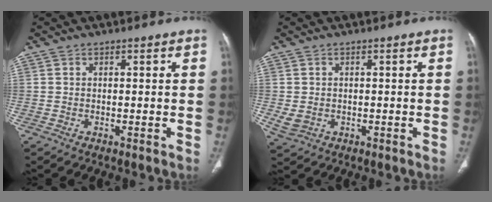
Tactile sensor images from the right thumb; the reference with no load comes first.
{"total": 3.1, "force": [-0.3, 2.6, 1.7], "torque": [-0.037, 0.000, 0.007]}